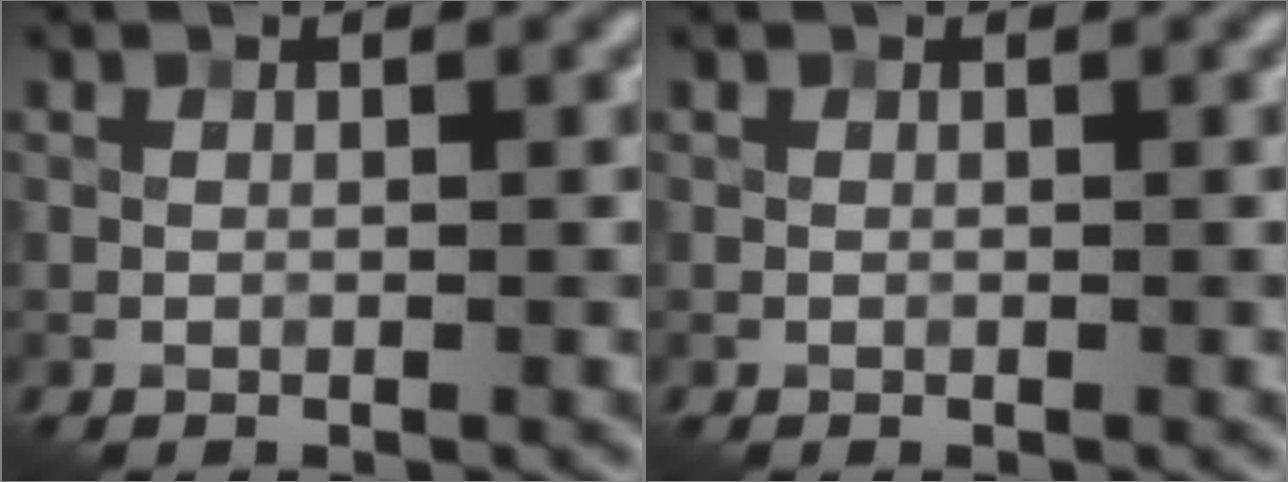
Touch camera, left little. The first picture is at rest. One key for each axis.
{"total": 0.0}